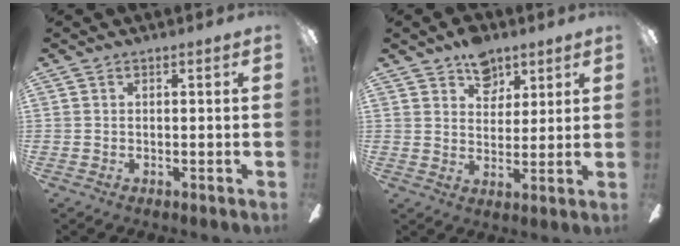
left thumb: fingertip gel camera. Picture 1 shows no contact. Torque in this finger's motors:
{"motor_torque": [0.73, 0.42, 0.37, -0.49, 0.03]}